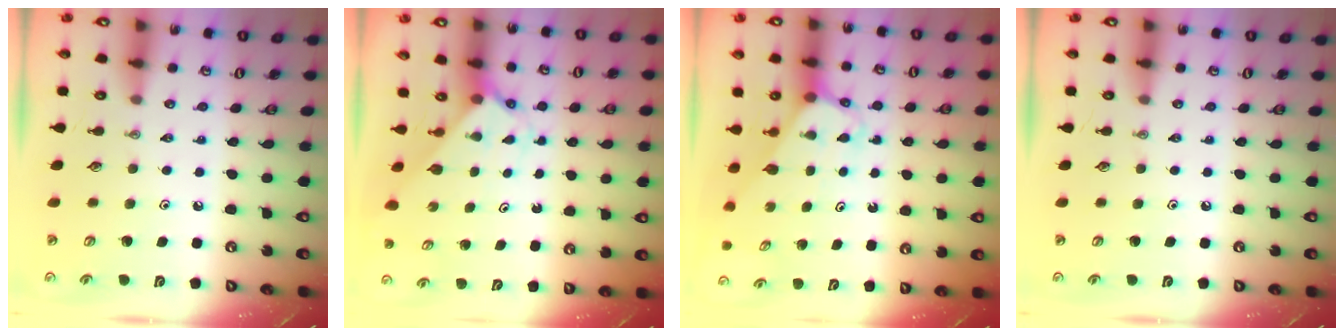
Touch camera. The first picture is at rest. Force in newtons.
{"total": 2.2, "press": 2.2, "slide": 0.1}
{"total": 3.2, "press": 3.2, "slide": 0.2}
{"total": 0.0}